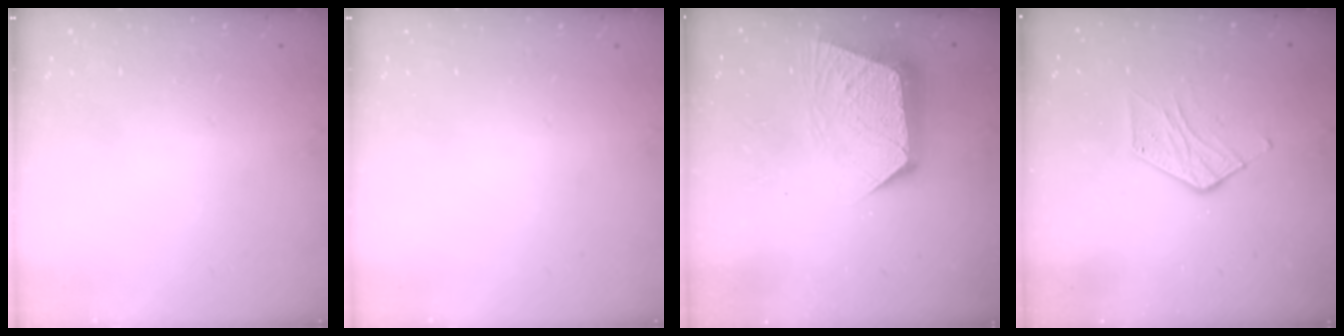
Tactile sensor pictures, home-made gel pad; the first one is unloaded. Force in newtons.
{"total": 0.0}
{"total": 10.4, "press": 10.4, "slide": 0.7}
{"total": 6.9, "press": 6.9, "slide": 0.3}